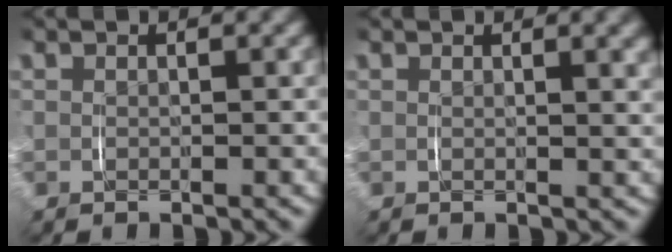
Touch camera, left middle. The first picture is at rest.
{"total": 1.6, "force": [1.0, 0.1, 1.2], "torque": [-0.009, 0.005, 0.012]}